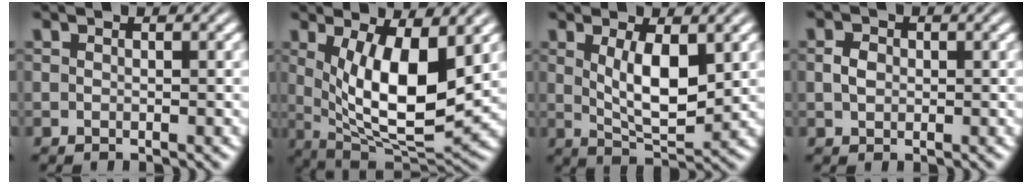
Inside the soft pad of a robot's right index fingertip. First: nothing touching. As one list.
[{"total": 11.3, "force": [1.0, 5.7, 9.7], "torque": [-0.167, -0.046, 0.043]}, {"total": 5.2, "force": [0.9, 1.2, 4.9], "torque": [-0.076, -0.022, 0.029]}, {"total": 0.6, "force": [0.1, -0.1, 0.6], "torque": [-0.006, -0.005, 0.010]}]